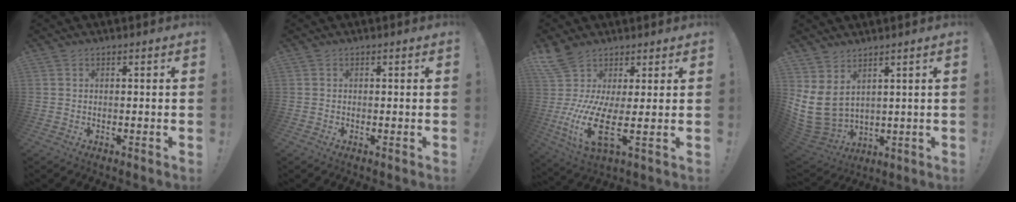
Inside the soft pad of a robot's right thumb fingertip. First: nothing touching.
{"total": 0.0}
{"total": 13.8, "force": [3.2, 4.1, 12.8], "torque": [-0.290, -0.054, 0.054]}
{"total": 10.3, "force": [2.5, 7.3, 6.8], "torque": [-0.153, -0.027, 0.051]}